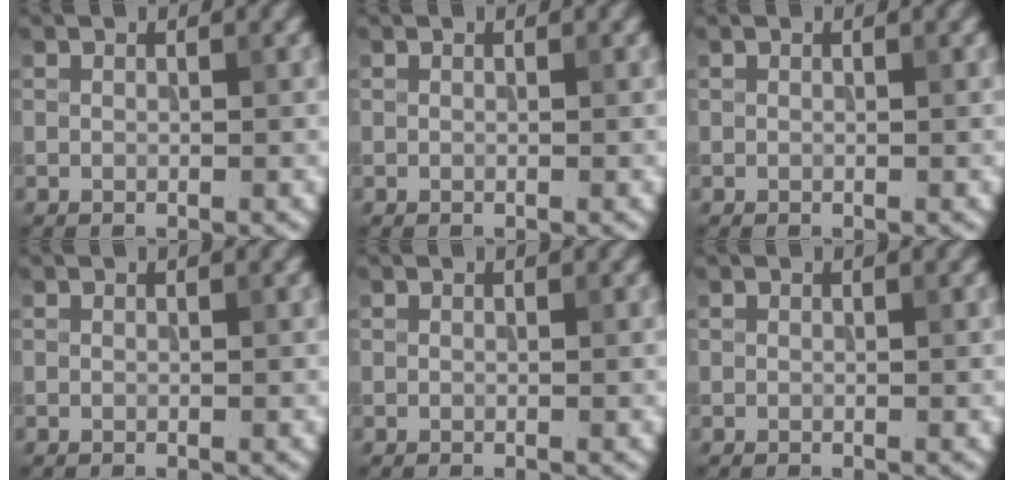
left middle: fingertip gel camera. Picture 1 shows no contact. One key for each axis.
{"total": 0.0}
{"total": 0.0}
{"total": 0.0}
{"total": 0.0}
{"total": 0.0}